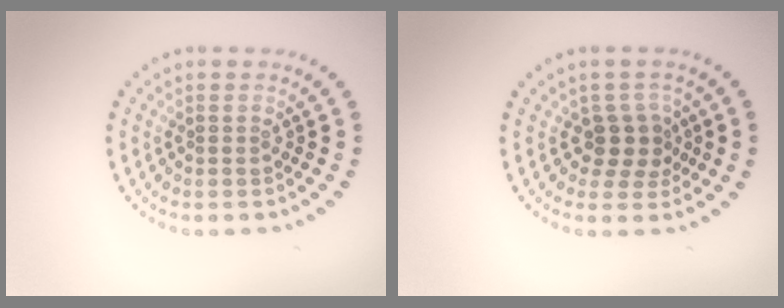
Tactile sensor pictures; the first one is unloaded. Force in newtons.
{"total": 2.8, "press": 2.2, "slide": 1.6}